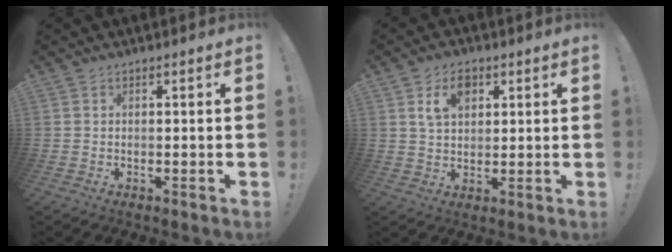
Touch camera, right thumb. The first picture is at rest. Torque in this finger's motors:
{"motor_torque": [0.08, 1.45, 0.46, 0.64, 0.00]}